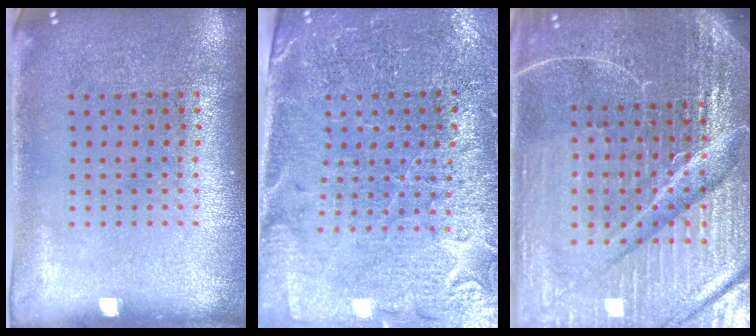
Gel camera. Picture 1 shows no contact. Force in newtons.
{"total": 3.2, "press": 3.1, "slide": 0.8}
{"total": 6.4, "press": 5.7, "slide": 3.0}